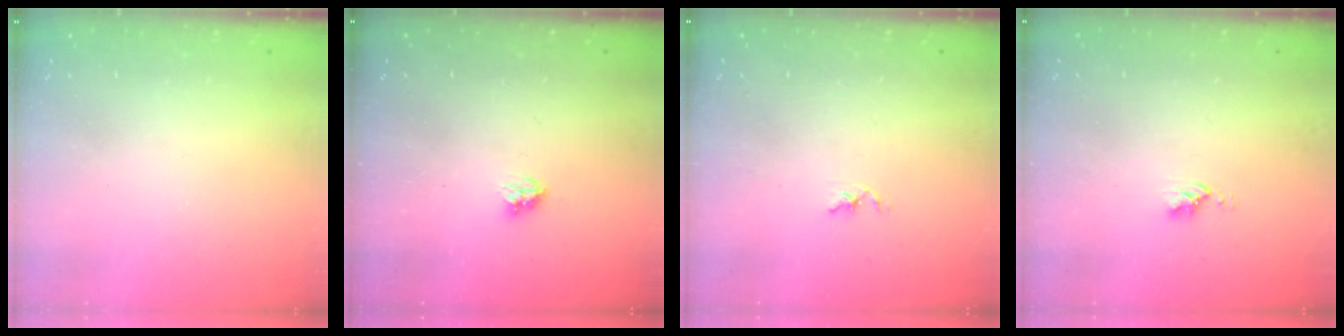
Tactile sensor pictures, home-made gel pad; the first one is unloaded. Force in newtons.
{"total": 3.4, "press": 3.4, "slide": 0.4}
{"total": 1.8, "press": 1.7, "slide": 0.3}
{"total": 3.0, "press": 3.0, "slide": 0.4}